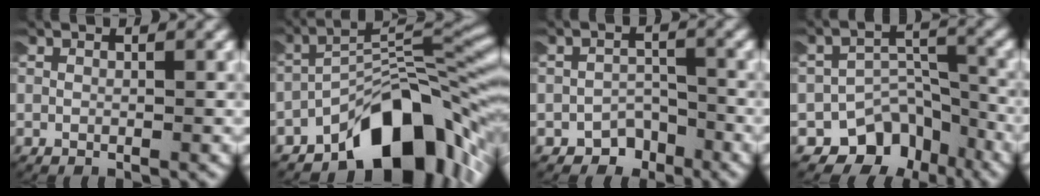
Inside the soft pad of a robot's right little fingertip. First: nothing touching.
{"total": 11.4, "force": [-6.4, 4.6, 8.3], "torque": [-0.096, 0.012, -0.098]}
{"total": 3.9, "force": [-3.2, 2.3, -0.2], "torque": [0.005, -0.008, -0.058]}
{"total": 10.0, "force": [-6.2, 7.1, 3.2], "torque": [-0.050, -0.022, -0.104]}